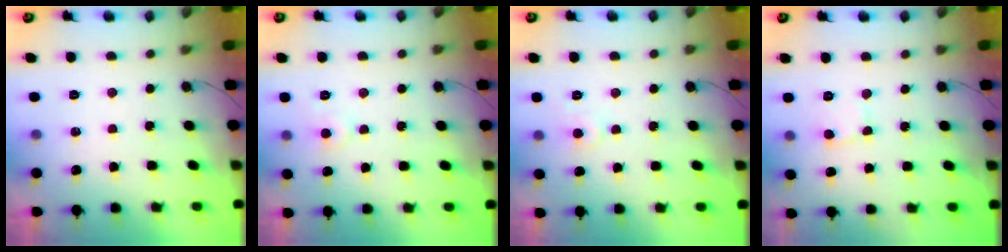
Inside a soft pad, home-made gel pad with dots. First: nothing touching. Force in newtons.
{"total": 4.1, "press": 4.1, "slide": 0.6}
{"total": 4.1, "press": 4.1, "slide": 0.6}
{"total": 2.4, "press": 2.4, "slide": 0.1}